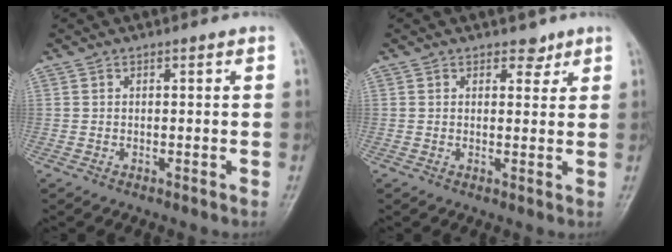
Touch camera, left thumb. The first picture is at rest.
{"total": 2.5, "force": [1.8, 1.4, 0.8], "torque": [0.007, -0.010, 0.023]}